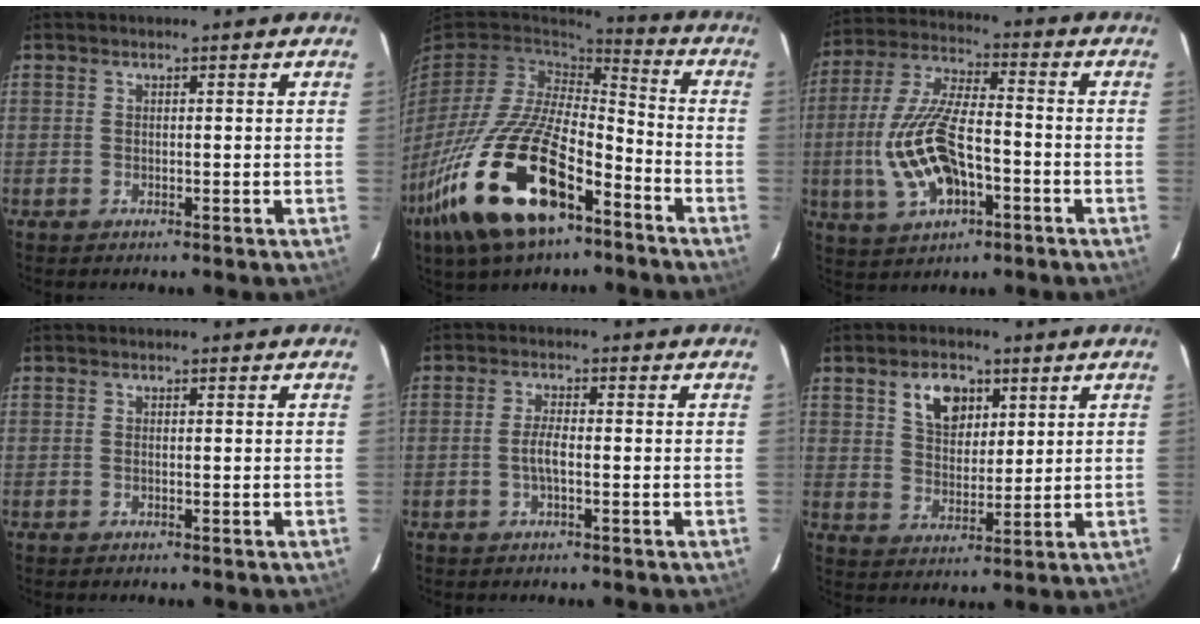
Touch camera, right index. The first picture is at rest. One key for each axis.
{"total": 25.8, "fx": -13.5, "fy": 11.2, "fz": 18.9, "tx": -0.391, "ty": -0.037, "tz": -0.241}
{"total": 15.8, "fx": -4.2, "fy": 7.0, "fz": 13.6, "tx": -0.297, "ty": 0.000, "tz": -0.070}
{"total": 0.0}
{"total": 3.1, "fx": -0.8, "fy": 0.6, "fz": 2.9, "tx": -0.057, "ty": 0.002, "tz": -0.014}
{"total": 7.7, "fx": 3.8, "fy": 5.0, "fz": 4.6, "tx": -0.075, "ty": 0.011, "tz": 0.071}